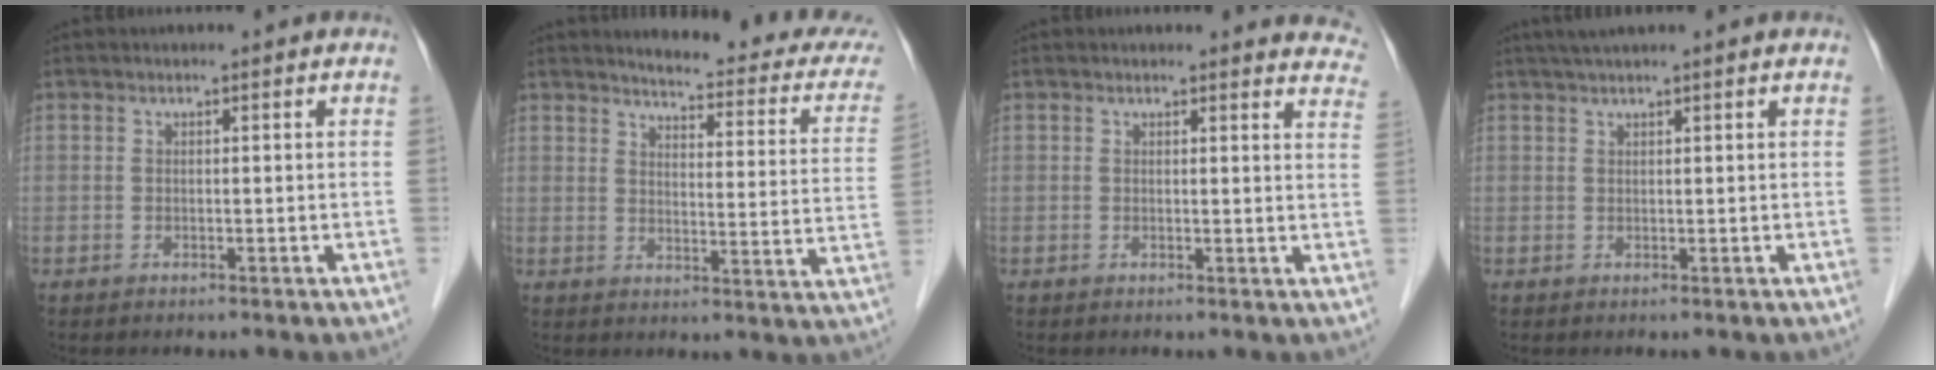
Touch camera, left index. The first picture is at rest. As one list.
[{"total": 17.2, "force": [16.0, 2.2, 5.8], "torque": [-0.056, -0.069, 0.161]}, {"total": 8.9, "force": [8.6, 1.9, 1.0], "torque": [0.032, -0.031, 0.050]}, {"total": 3.3, "force": [2.7, -0.5, 1.8], "torque": [-0.024, 0.027, 0.048]}]